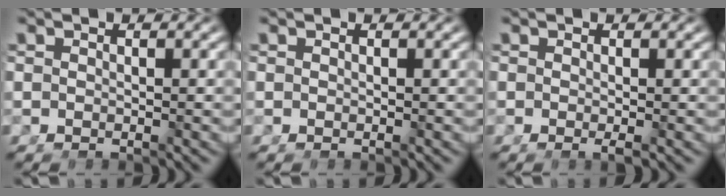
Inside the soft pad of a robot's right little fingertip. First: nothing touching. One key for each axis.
{"total": 0.0}
{"total": 0.8, "fx": -0.5, "fy": 0.2, "fz": 0.6, "tx": -0.012, "ty": -0.005, "tz": -0.006}